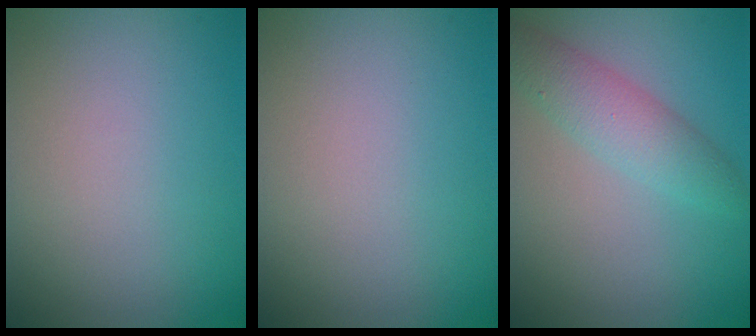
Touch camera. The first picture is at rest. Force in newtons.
{"total": 0.0}
{"total": 3.4, "press": 3.4, "slide": 0.1}